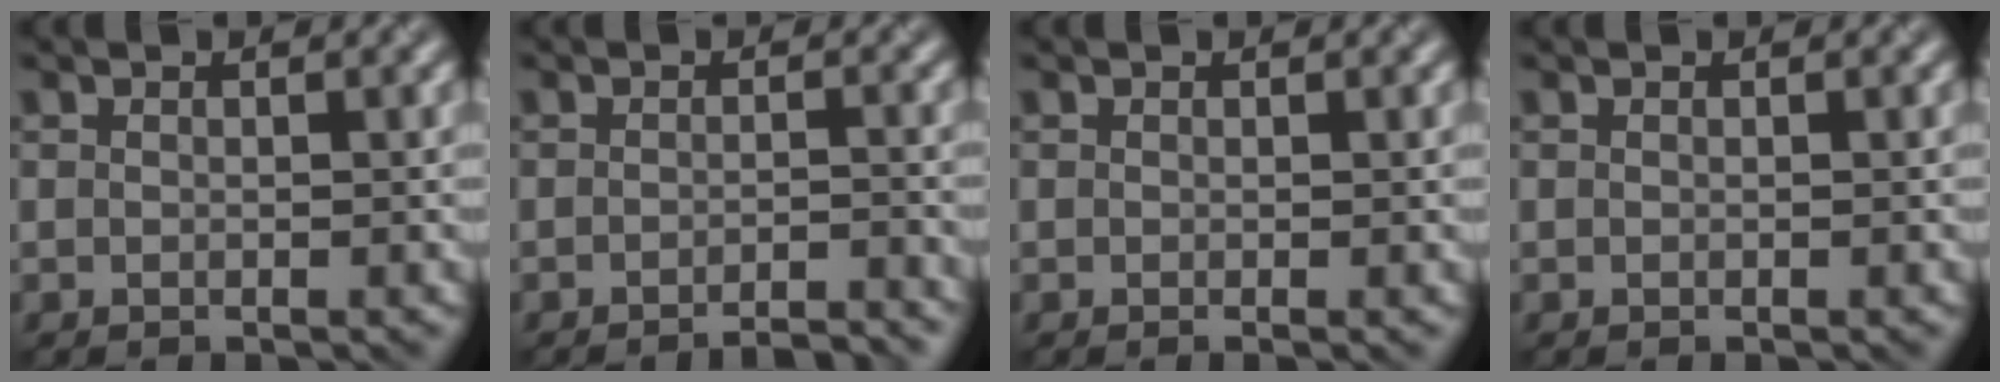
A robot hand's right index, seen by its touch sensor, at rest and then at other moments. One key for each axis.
{"total": 3.9, "fx": -3.7, "fy": 0.2, "fz": 1.3, "tx": -0.014, "ty": 0.002, "tz": -0.050}
{"total": 0.0}
{"total": 0.0}